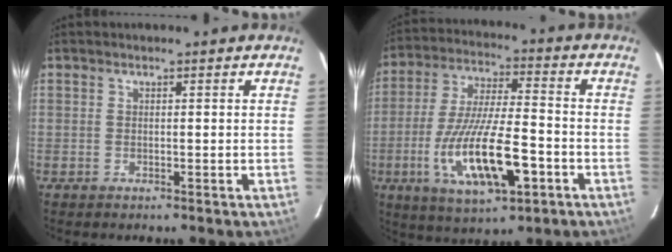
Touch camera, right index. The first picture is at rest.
{"total": 18.1, "force": [-6.5, 5.4, 16.0], "torque": [-0.328, -0.024, -0.106]}